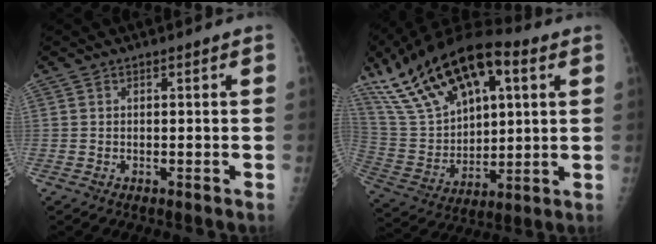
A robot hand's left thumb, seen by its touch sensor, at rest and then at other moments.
{"total": 26.0, "force": [12.2, 13.2, 18.7], "torque": [-0.333, -0.004, 0.225]}